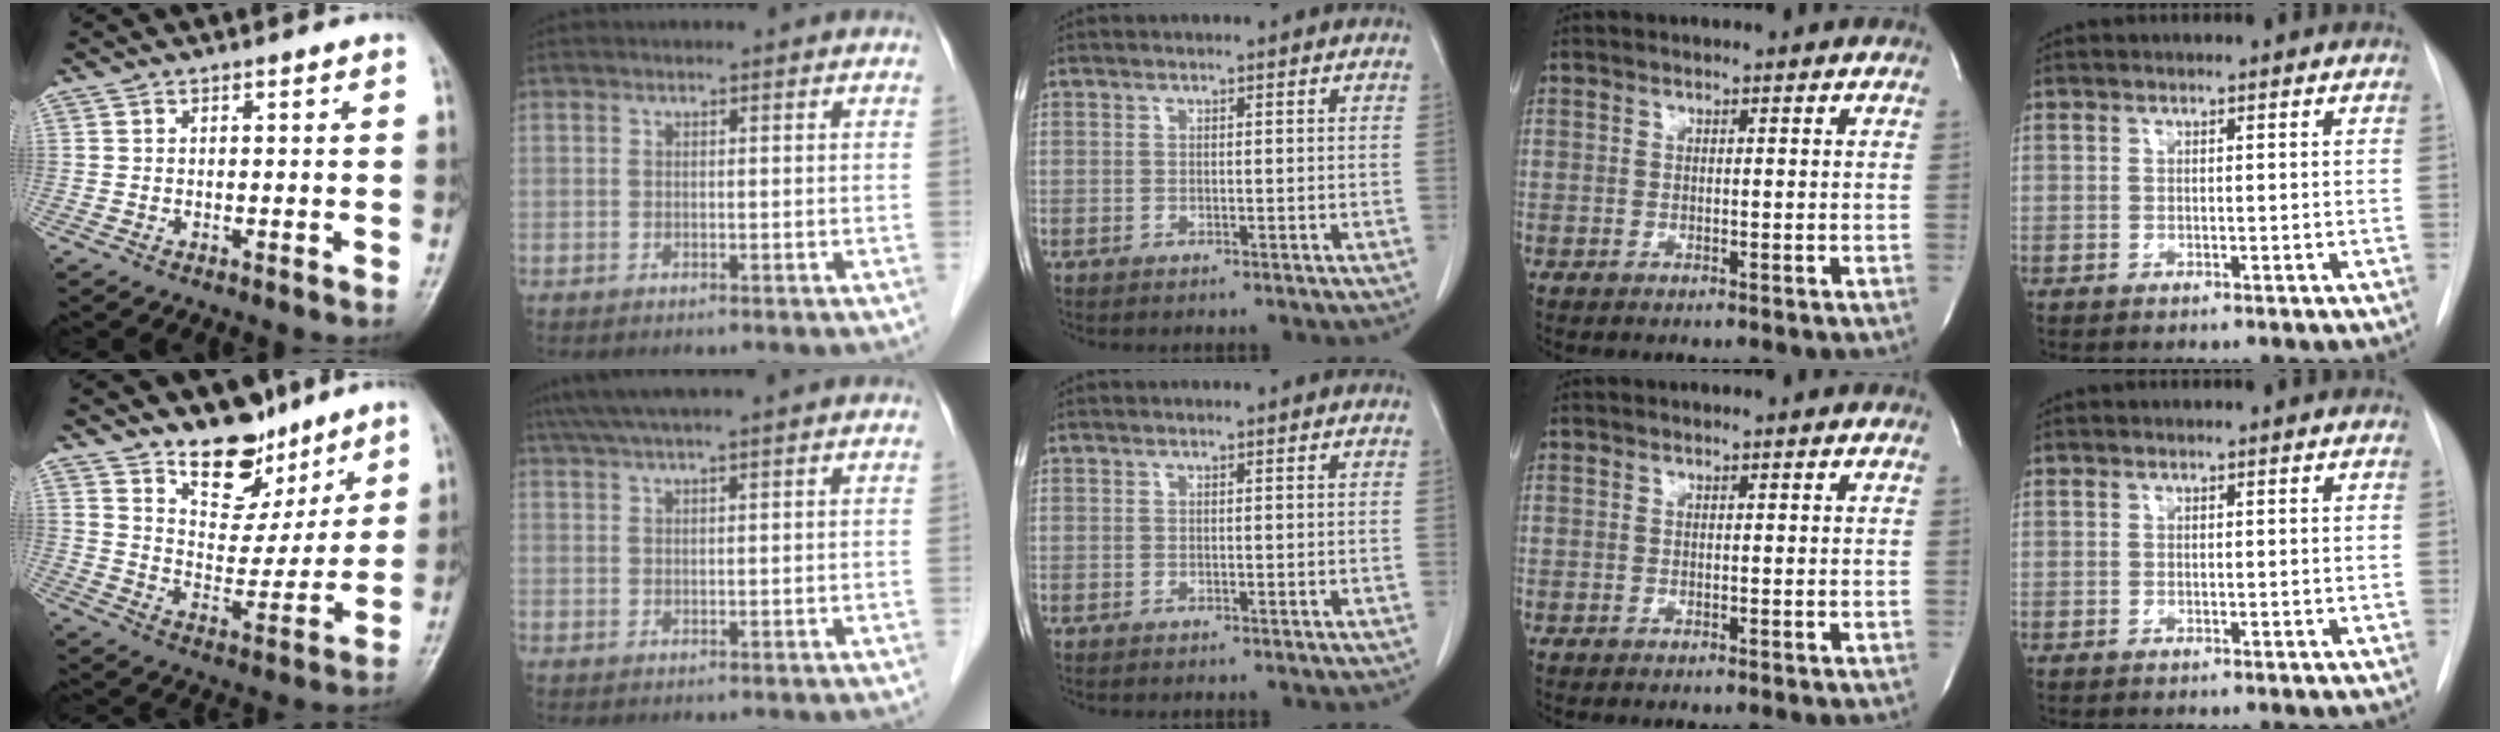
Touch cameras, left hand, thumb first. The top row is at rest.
{"thumb": {"total": 11.9, "force": [9.0, 6.3, 4.4], "torque": [-0.030, -0.069, 0.158]}, "index": {"total": 6.1, "force": [5.0, -1.1, 3.4], "torque": [-0.054, 0.033, 0.083]}}